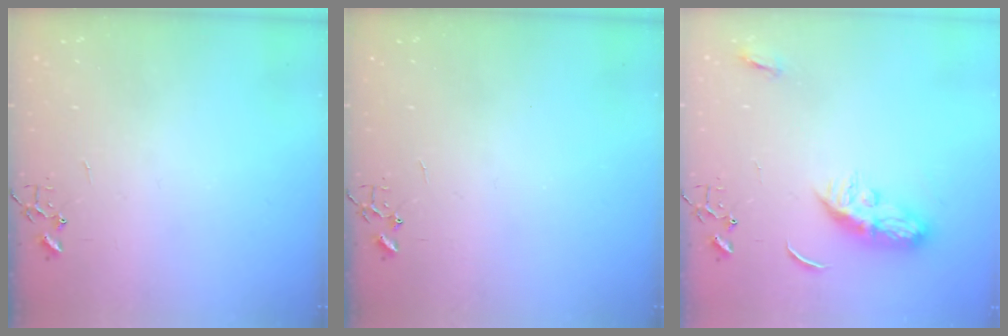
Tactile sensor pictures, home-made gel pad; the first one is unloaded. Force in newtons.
{"total": 0.0}
{"total": 9.3, "press": 9.3, "slide": 0.1}